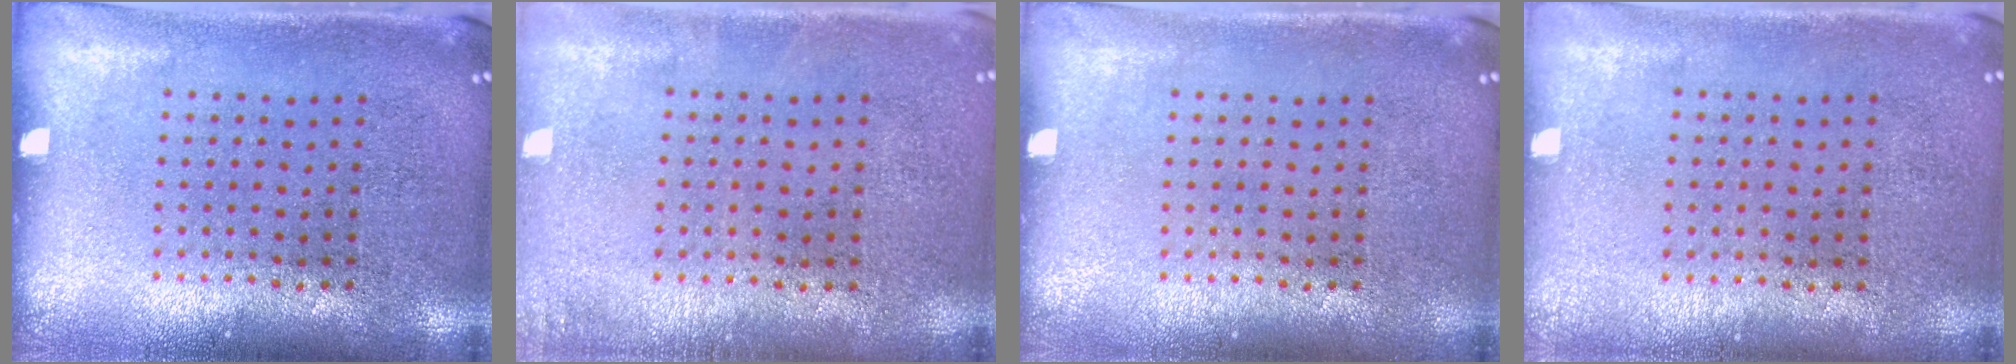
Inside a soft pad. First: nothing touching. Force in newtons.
{"total": 0.7, "press": 0.7, "slide": 0.1}
{"total": 0.0}
{"total": 0.0}